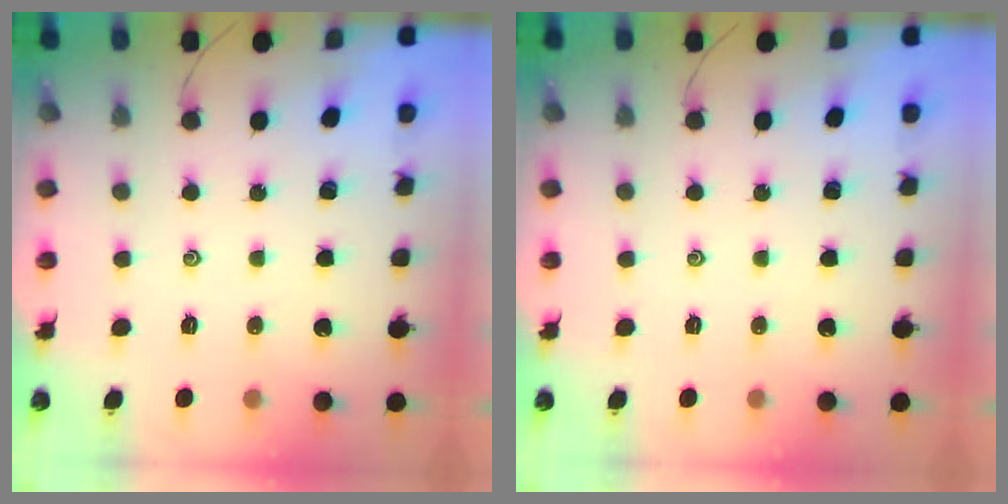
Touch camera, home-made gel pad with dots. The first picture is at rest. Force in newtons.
{"total": 0.0}